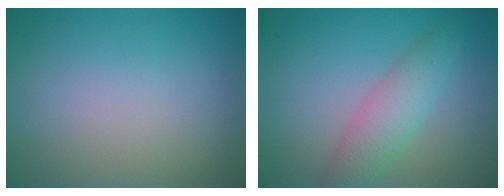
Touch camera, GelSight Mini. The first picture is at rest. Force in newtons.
{"total": 3.6, "press": 3.6, "slide": 0.1}